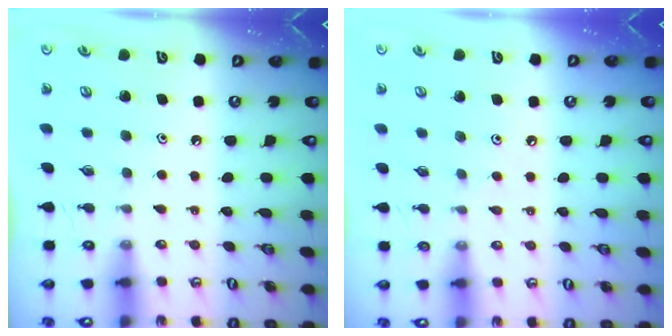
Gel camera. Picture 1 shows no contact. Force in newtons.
{"total": 3.3, "press": 3.3, "slide": 0.4}